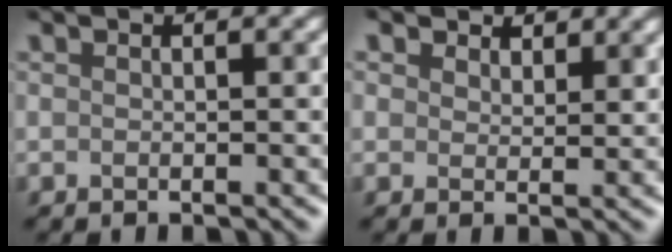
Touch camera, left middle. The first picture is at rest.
{"total": 1.5, "force": [1.0, 0.2, -1.1], "torque": [0.006, 0.003, 0.025]}